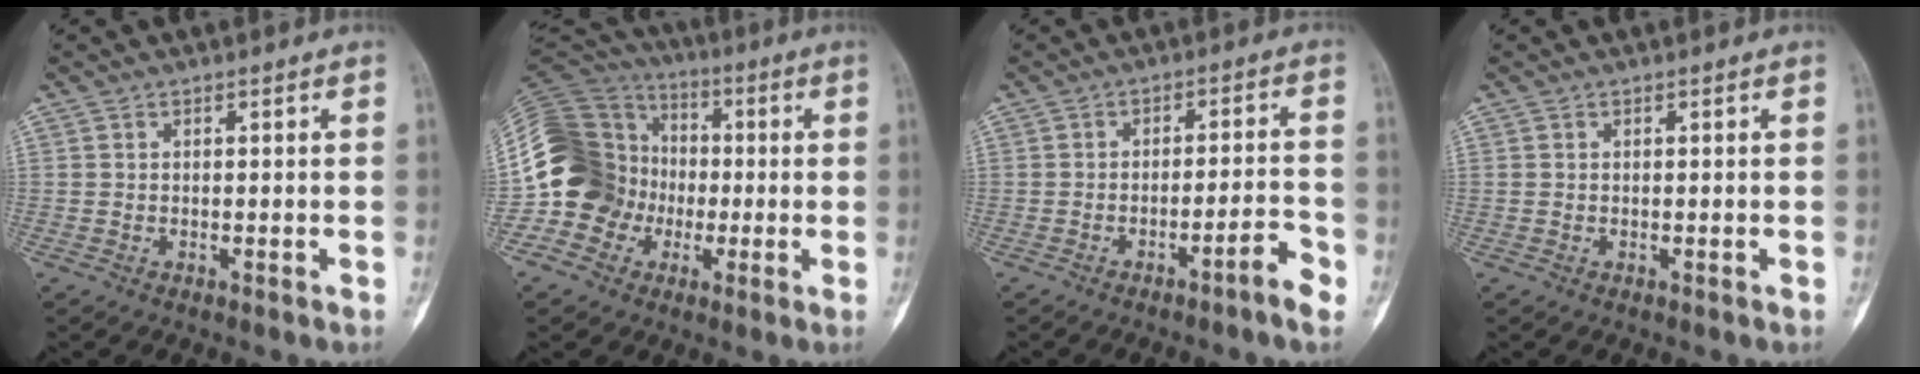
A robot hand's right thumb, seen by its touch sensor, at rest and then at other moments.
{"total": 18.1, "force": [-2.8, 16.3, 7.1], "torque": [-0.122, 0.066, -0.052]}
{"total": 5.6, "force": [-3.3, 0.3, 4.5], "torque": [-0.068, 0.029, -0.049]}
{"total": 0.0}